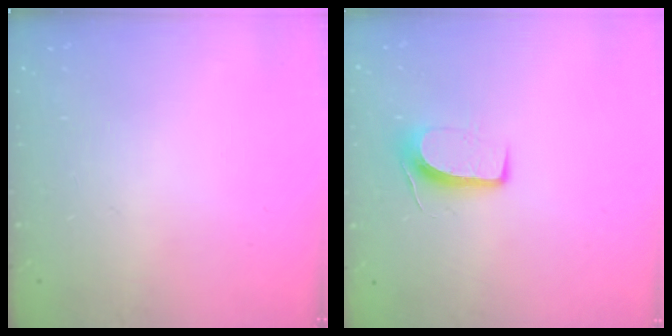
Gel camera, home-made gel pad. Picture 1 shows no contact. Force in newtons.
{"total": 7.6, "press": 7.6, "slide": 0.5}